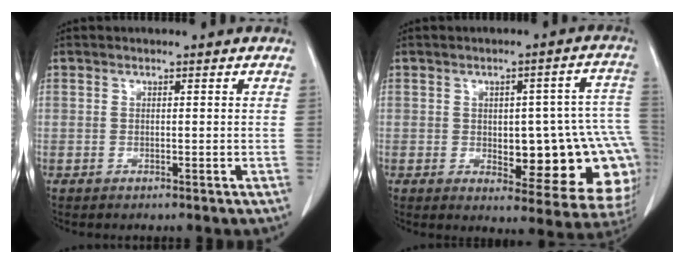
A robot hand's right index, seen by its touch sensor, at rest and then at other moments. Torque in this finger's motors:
{"motor_torque": [0.93, -0.47, 0.26, 0.06]}